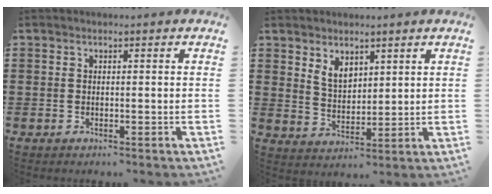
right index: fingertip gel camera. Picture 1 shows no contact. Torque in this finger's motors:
{"motor_torque": [0.55, 0.46, 0.10, 0.08]}